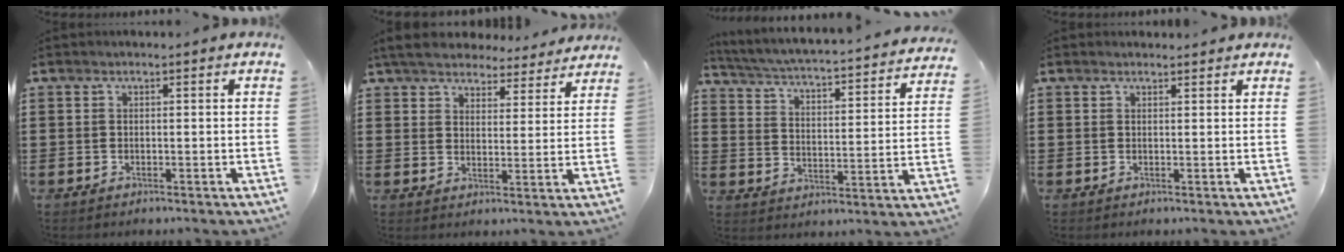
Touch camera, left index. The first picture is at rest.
{"total": 5.6, "force": [5.4, 0.7, 1.0], "torque": [-0.046, -0.029, 0.096]}
{"total": 3.0, "force": [2.7, -0.6, 1.2], "torque": [-0.042, -0.036, 0.033]}
{"total": 1.0, "force": [1.0, 0.2, 0.1], "torque": [-0.003, 0.001, 0.019]}